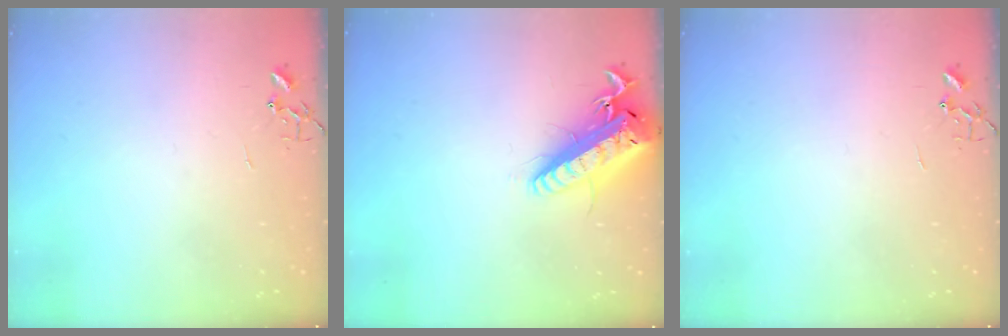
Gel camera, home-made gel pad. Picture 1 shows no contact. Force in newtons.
{"total": 19.8, "press": 19.4, "slide": 4.2}
{"total": 0.0}